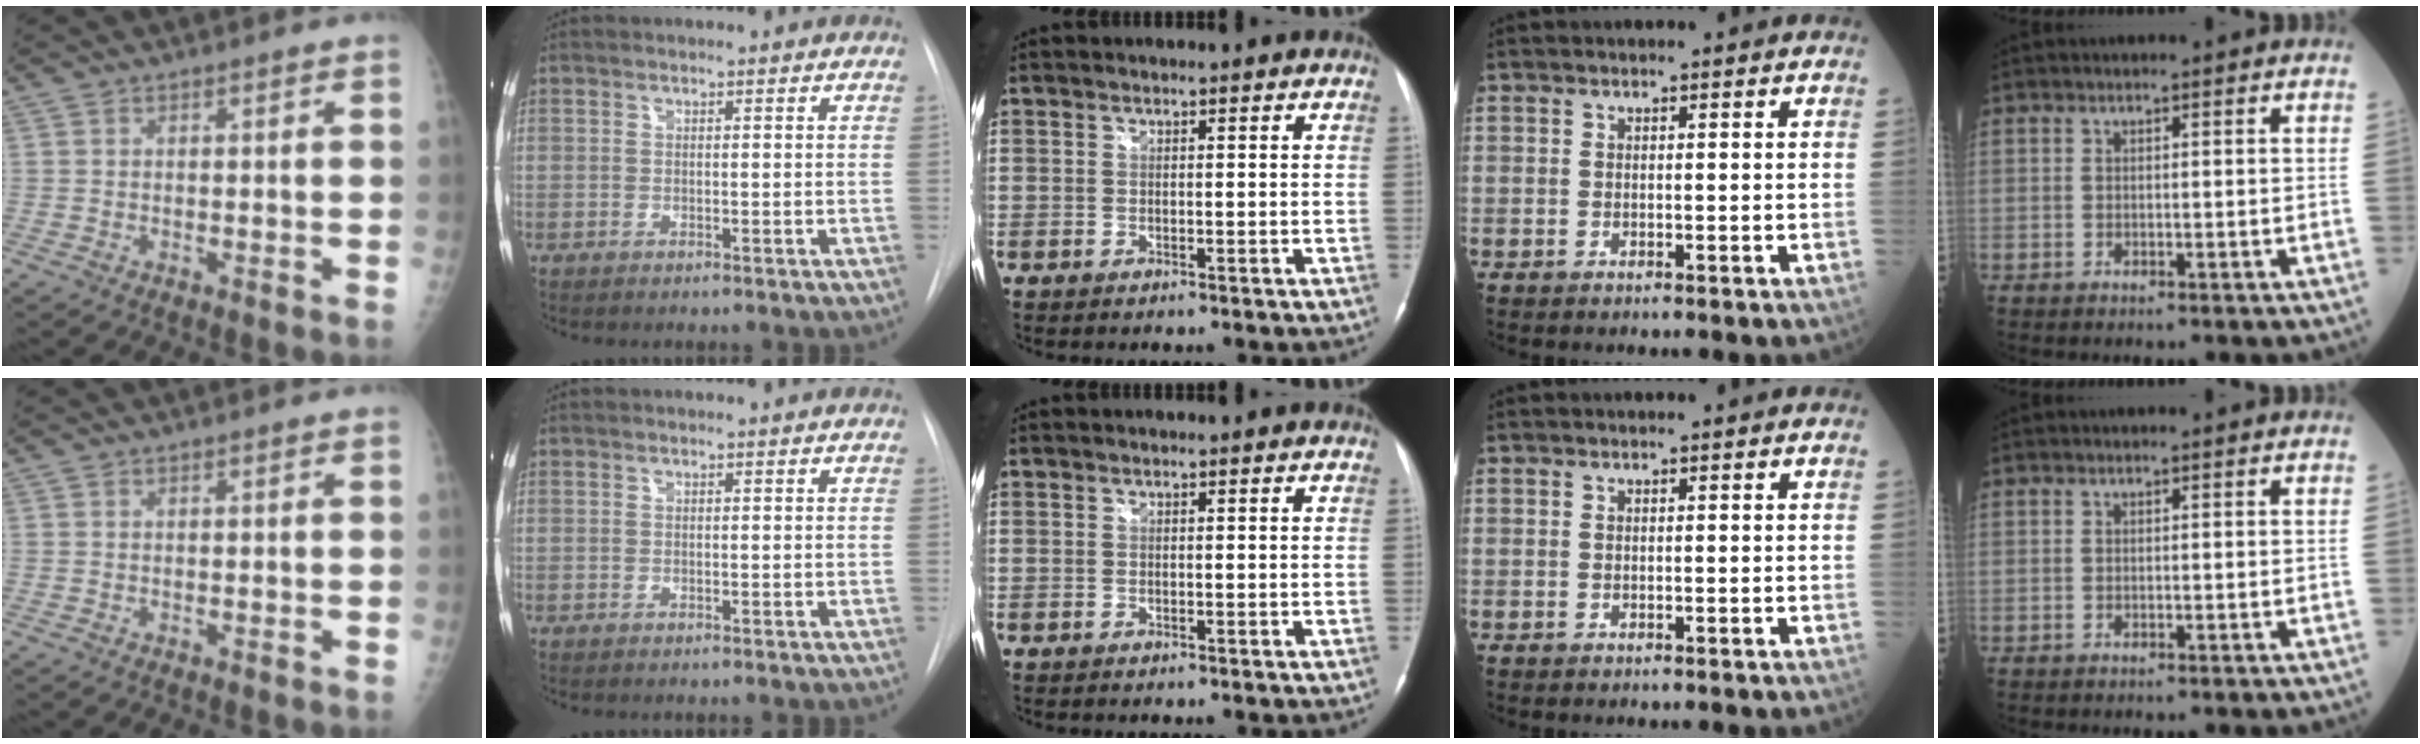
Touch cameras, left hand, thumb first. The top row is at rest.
{}